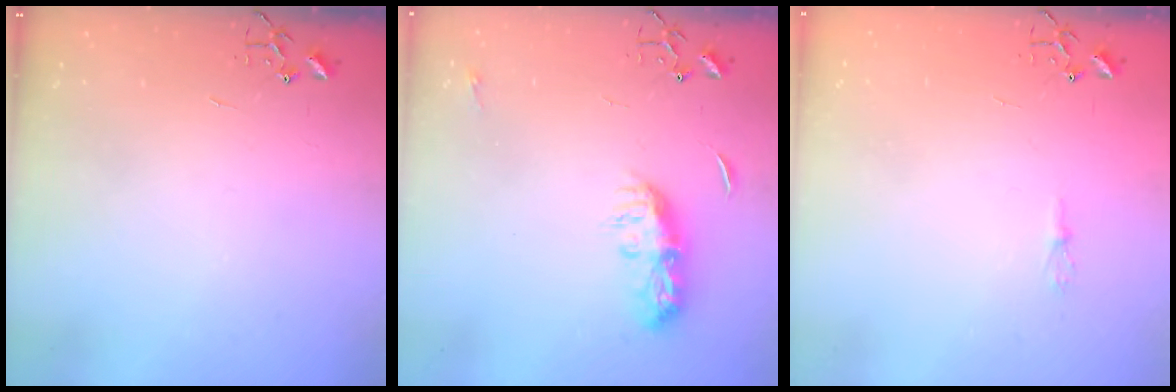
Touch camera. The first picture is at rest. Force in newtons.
{"total": 9.4, "press": 9.4, "slide": 0.3}
{"total": 4.7, "press": 4.6, "slide": 0.6}